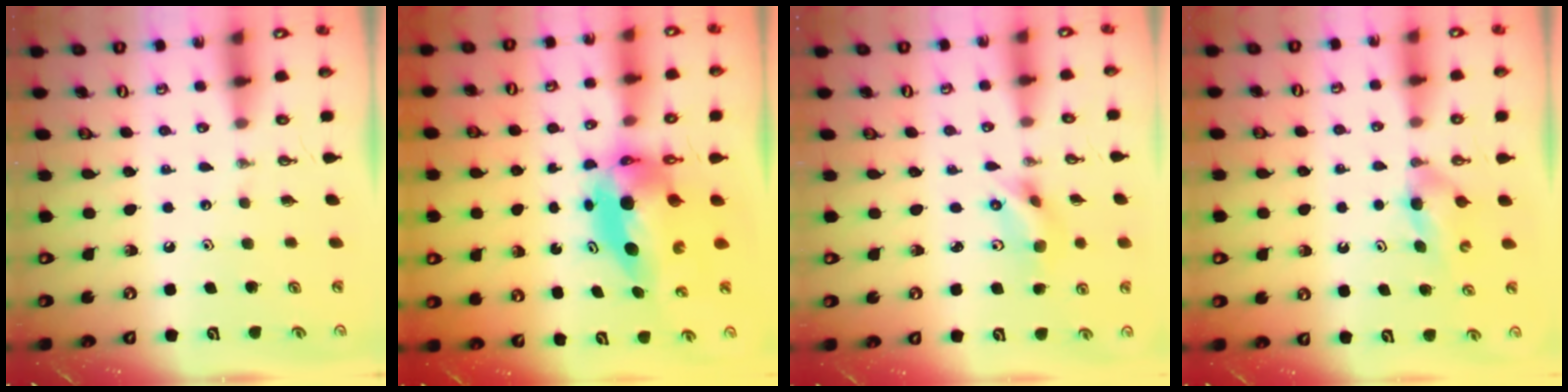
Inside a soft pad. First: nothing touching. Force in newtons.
{"total": 7.7, "press": 7.7, "slide": 0.9}
{"total": 5.2, "press": 3.8, "slide": 3.6}
{"total": 4.2, "press": 3.8, "slide": 1.8}